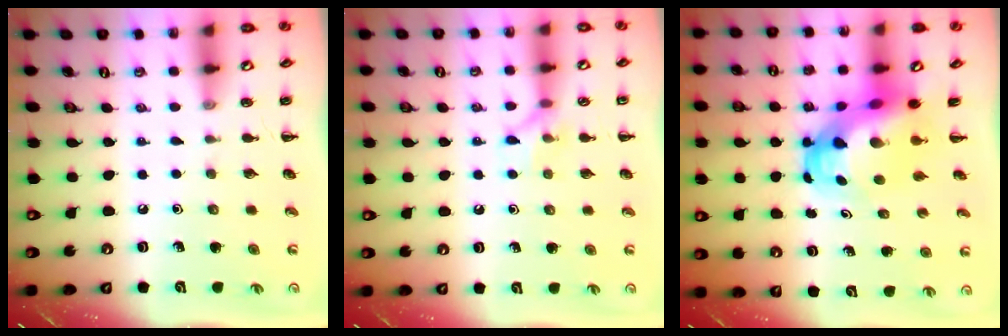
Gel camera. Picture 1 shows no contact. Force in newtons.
{"total": 7.0, "press": 6.9, "slide": 0.7}
{"total": 7.2, "press": 6.9, "slide": 2.2}